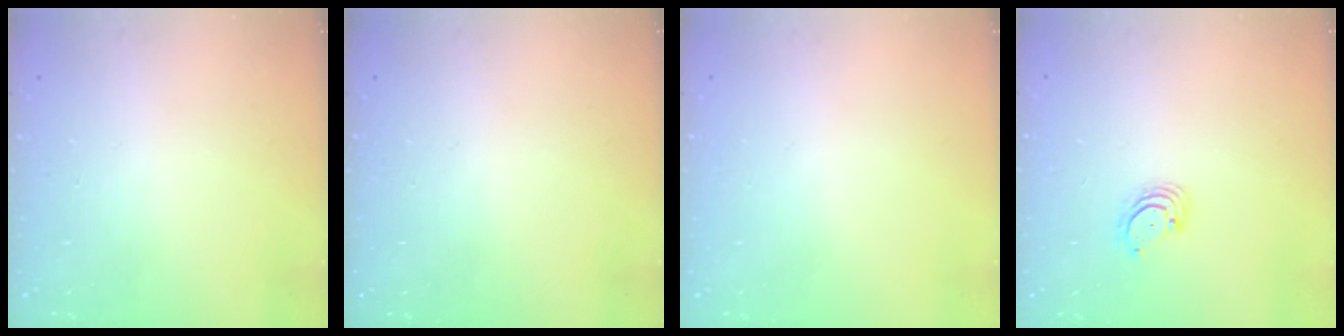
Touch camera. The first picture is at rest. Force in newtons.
{"total": 0.0}
{"total": 0.0}
{"total": 3.1, "press": 3.1, "slide": 0.3}